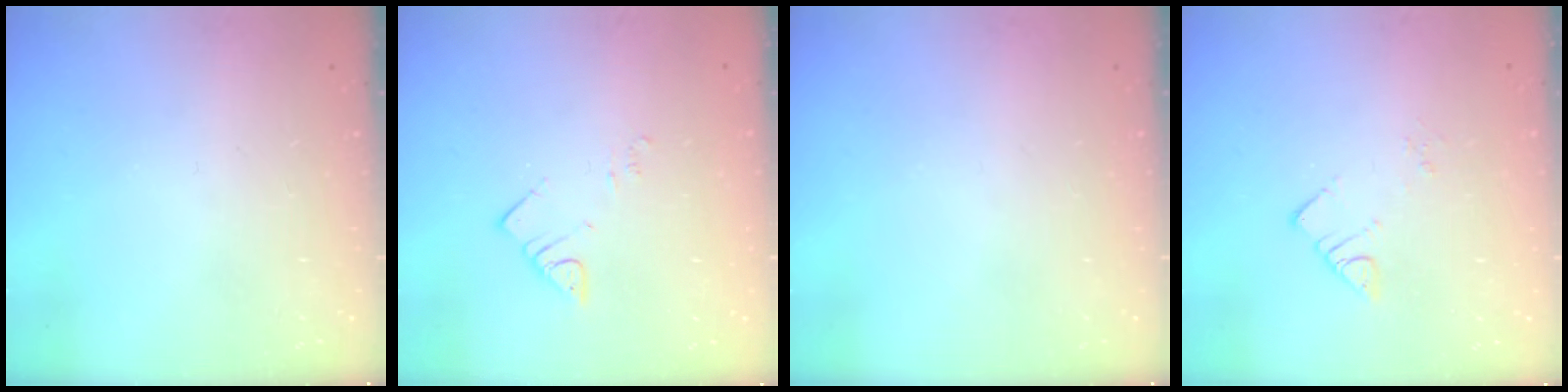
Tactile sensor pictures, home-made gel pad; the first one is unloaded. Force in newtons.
{"total": 3.8, "press": 3.7, "slide": 0.5}
{"total": 0.0}
{"total": 2.6, "press": 2.6, "slide": 0.1}